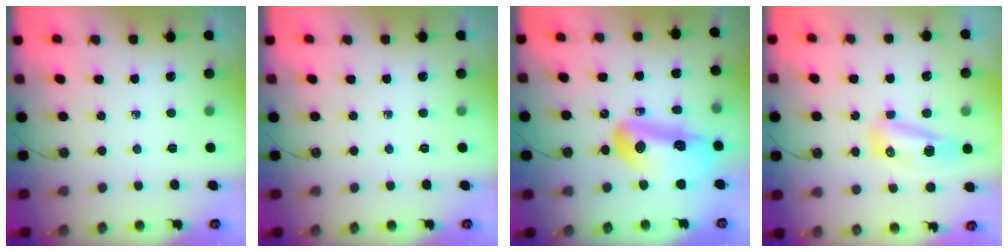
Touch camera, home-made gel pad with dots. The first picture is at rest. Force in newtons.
{"total": 0.0}
{"total": 15.7, "press": 15.6, "slide": 1.8}
{"total": 12.0, "press": 10.2, "slide": 6.4}